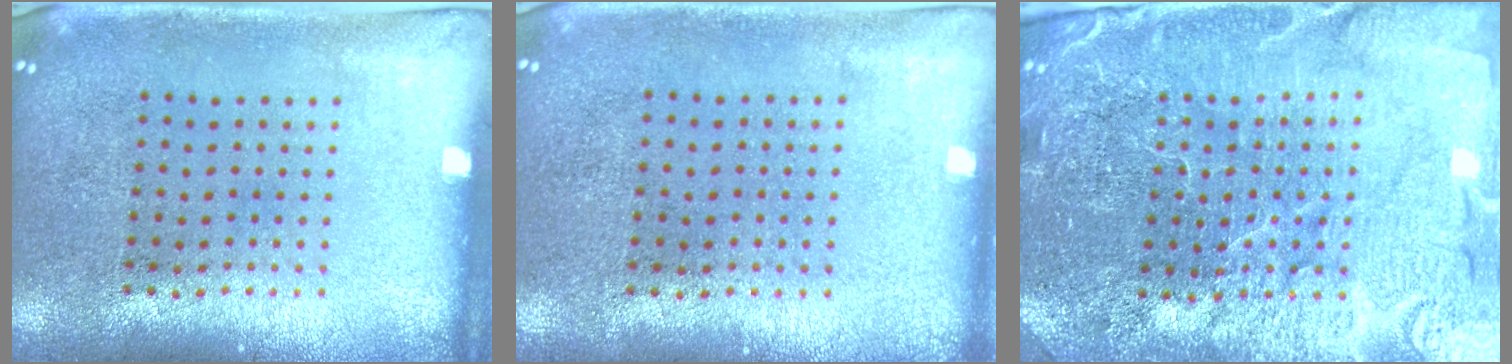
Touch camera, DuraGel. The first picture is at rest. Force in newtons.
{"total": 0.0}
{"total": 4.6, "press": 4.4, "slide": 1.6}